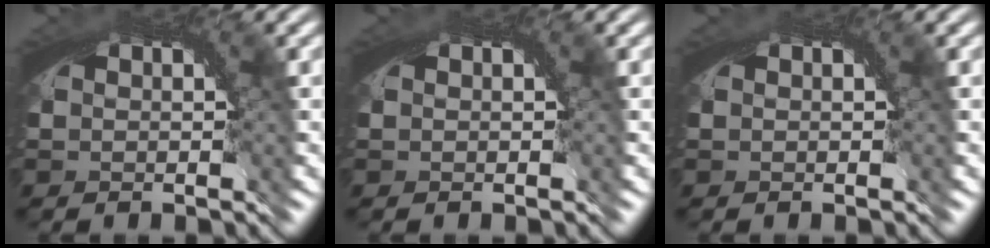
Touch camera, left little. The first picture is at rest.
{"total": 0.0}
{"total": 0.6, "force": [-0.2, -0.3, -0.5], "torque": [0.007, -0.002, -0.002]}